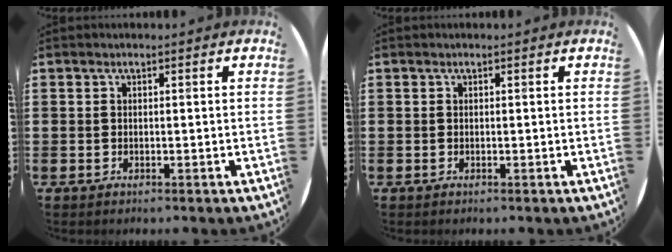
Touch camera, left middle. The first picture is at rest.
{"total": 0.0}